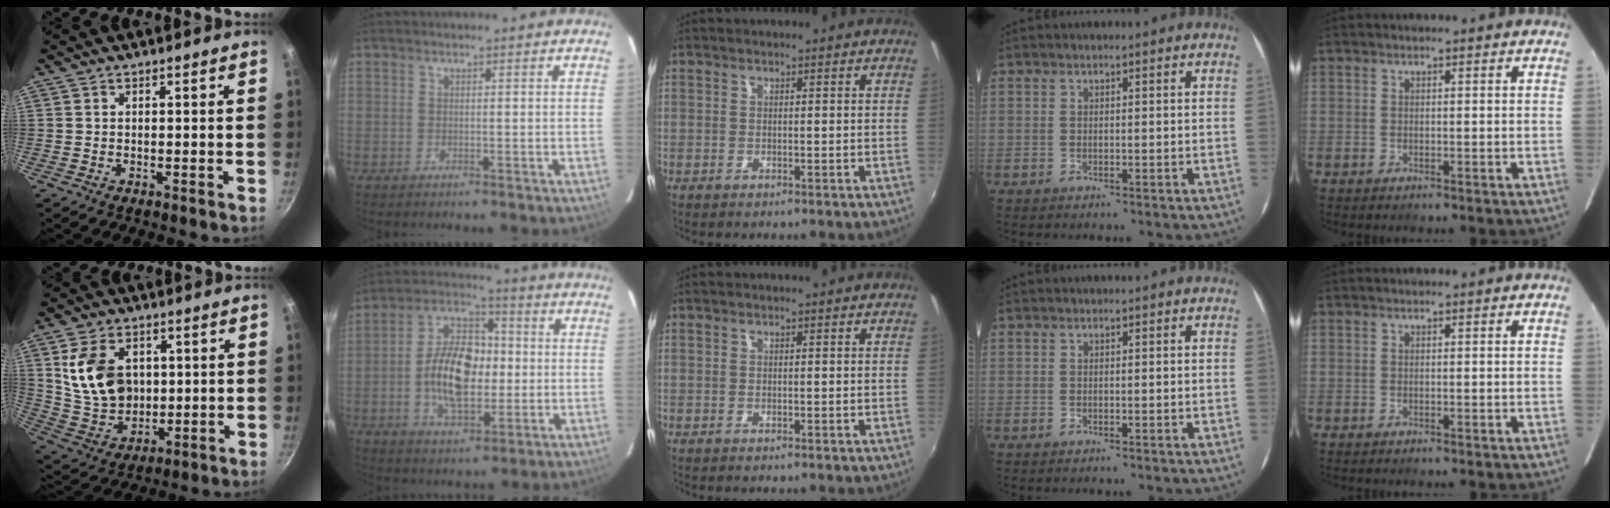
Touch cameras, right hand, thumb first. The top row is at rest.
{"thumb": {"total": 14.3, "force": [3.0, 10.6, 9.2], "torque": [-0.146, -0.017, 0.070]}, "index": {"total": 14.5, "force": [-1.6, 8.3, 11.8], "torque": [-0.224, 0.019, -0.028]}}